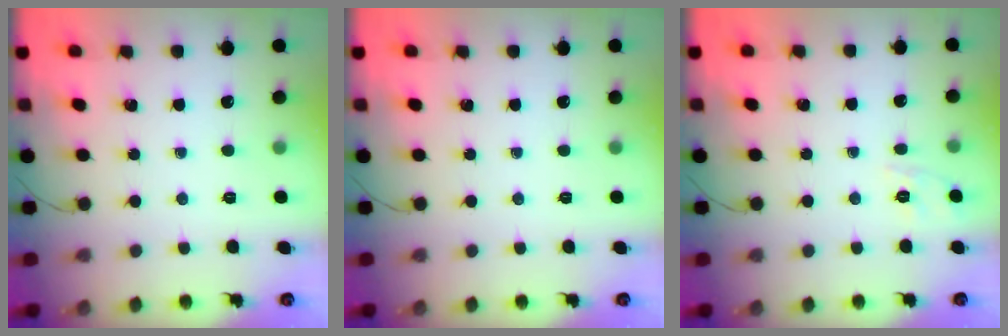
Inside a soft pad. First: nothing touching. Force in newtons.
{"total": 0.0}
{"total": 2.0, "press": 0.8, "slide": 1.8}